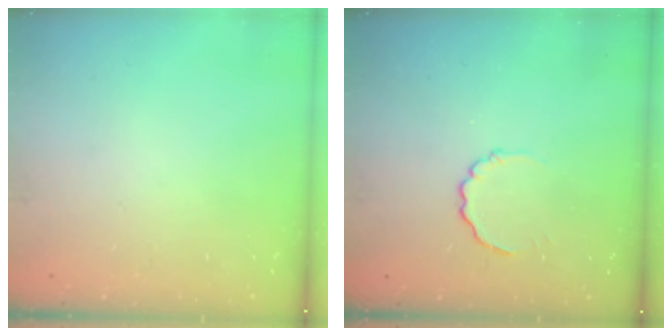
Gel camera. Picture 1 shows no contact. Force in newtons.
{"total": 3.3, "press": 3.1, "slide": 1.0}